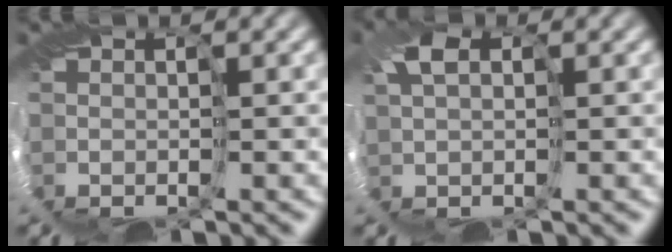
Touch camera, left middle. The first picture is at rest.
{"total": 1.9, "force": [0.8, 1.3, 1.2], "torque": [-0.039, 0.010, 0.010]}